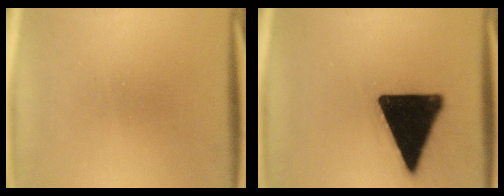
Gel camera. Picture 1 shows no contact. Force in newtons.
{"total": 19.8}